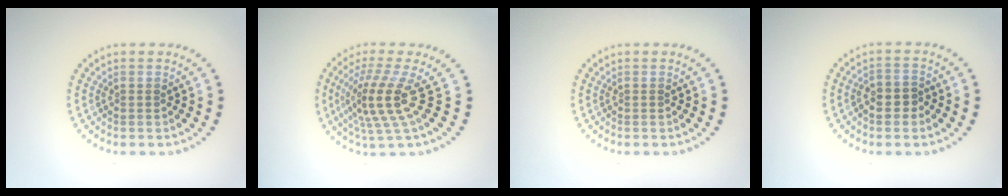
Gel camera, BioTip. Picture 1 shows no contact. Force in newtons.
{"total": 4.4, "press": 3.1, "slide": 3.1}
{"total": 0.0}
{"total": 2.3, "press": 2.2, "slide": 0.8}